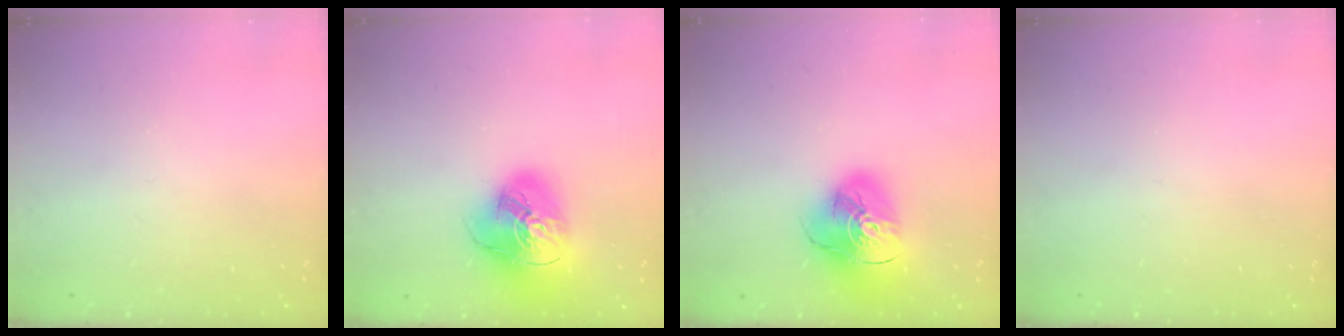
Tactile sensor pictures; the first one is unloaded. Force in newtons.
{"total": 19.0, "press": 18.8, "slide": 2.5}
{"total": 17.8, "press": 17.7, "slide": 1.9}
{"total": 0.0}